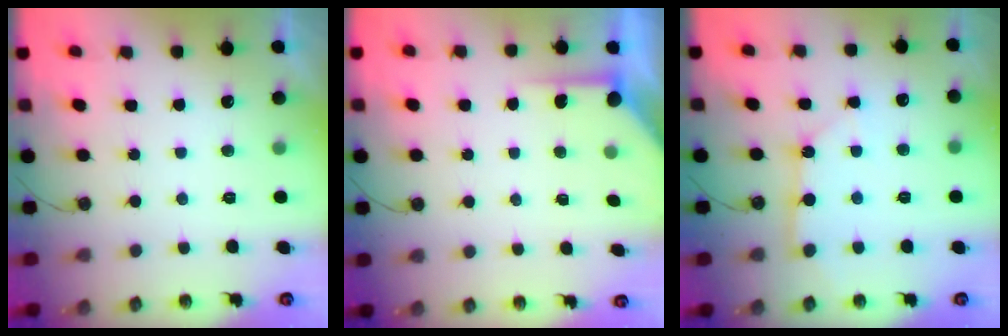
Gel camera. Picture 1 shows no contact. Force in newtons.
{"total": 4.1, "press": 4.0, "slide": 0.5}
{"total": 3.5, "press": 3.4, "slide": 0.2}